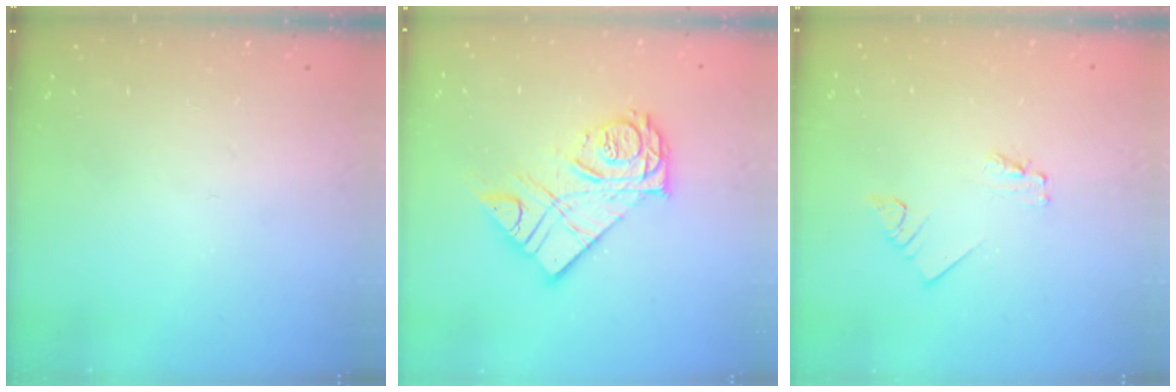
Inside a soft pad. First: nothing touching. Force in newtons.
{"total": 15.7, "press": 15.6, "slide": 1.2}
{"total": 1.8, "press": 1.7, "slide": 0.2}